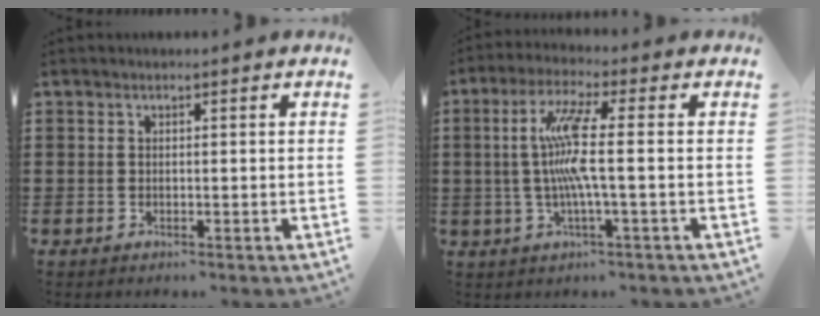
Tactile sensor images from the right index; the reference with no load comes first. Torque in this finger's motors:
{"motor_torque": [1.73, -0.40, 0.83, 0.21]}